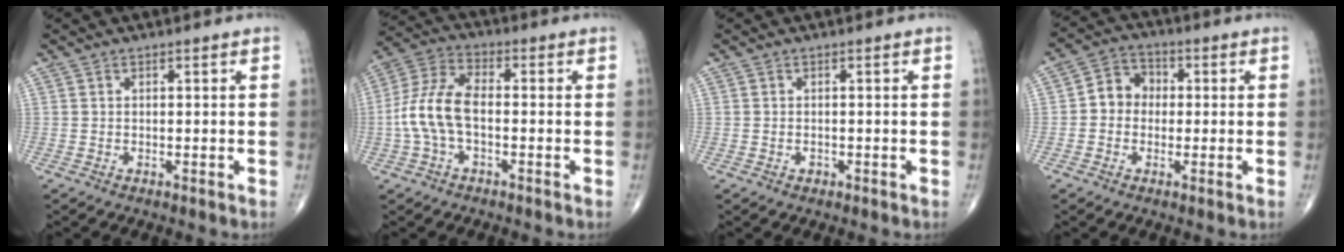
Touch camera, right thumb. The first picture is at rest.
{"total": 10.2, "force": [-1.6, 5.4, 8.4], "torque": [-0.185, 0.034, -0.037]}
{"total": 0.8, "force": [-0.3, 0.6, 0.3], "torque": [-0.004, 0.004, -0.002]}
{"total": 6.2, "force": [-0.3, 5.4, 3.0], "torque": [-0.028, 0.023, -0.019]}